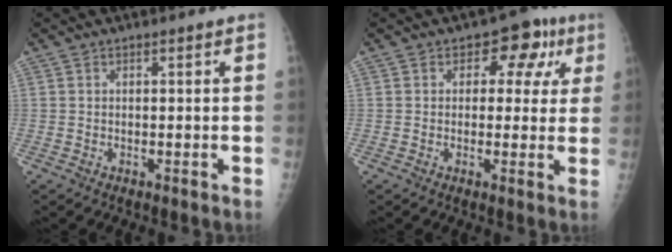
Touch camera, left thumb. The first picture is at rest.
{"total": 8.0, "force": [2.6, 5.5, 5.2], "torque": [-0.010, 0.005, 0.021]}